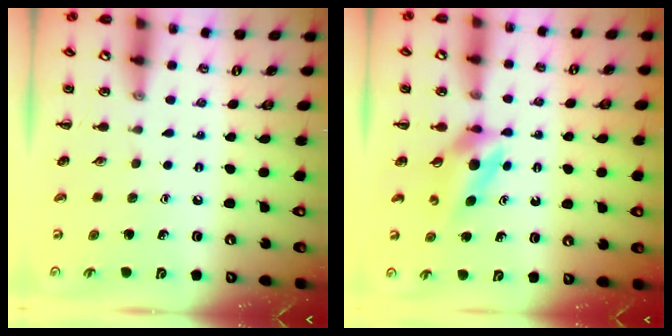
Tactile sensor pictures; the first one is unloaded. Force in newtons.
{"total": 4.2, "press": 4.1, "slide": 0.8}